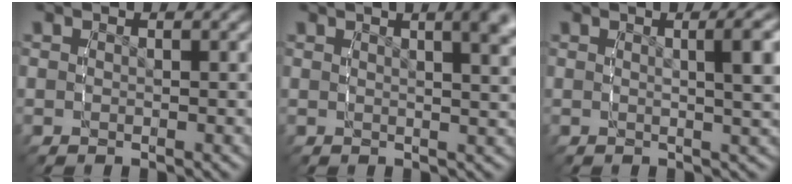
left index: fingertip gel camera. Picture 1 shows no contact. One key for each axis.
{"total": 5.5, "fx": 2.7, "fy": 1.4, "fz": 4.6, "tx": -0.044, "ty": 0.012, "tz": 0.039}
{"total": 3.4, "fx": 0.9, "fy": 0.2, "fz": 3.3, "tx": -0.038, "ty": 0.000, "tz": 0.018}